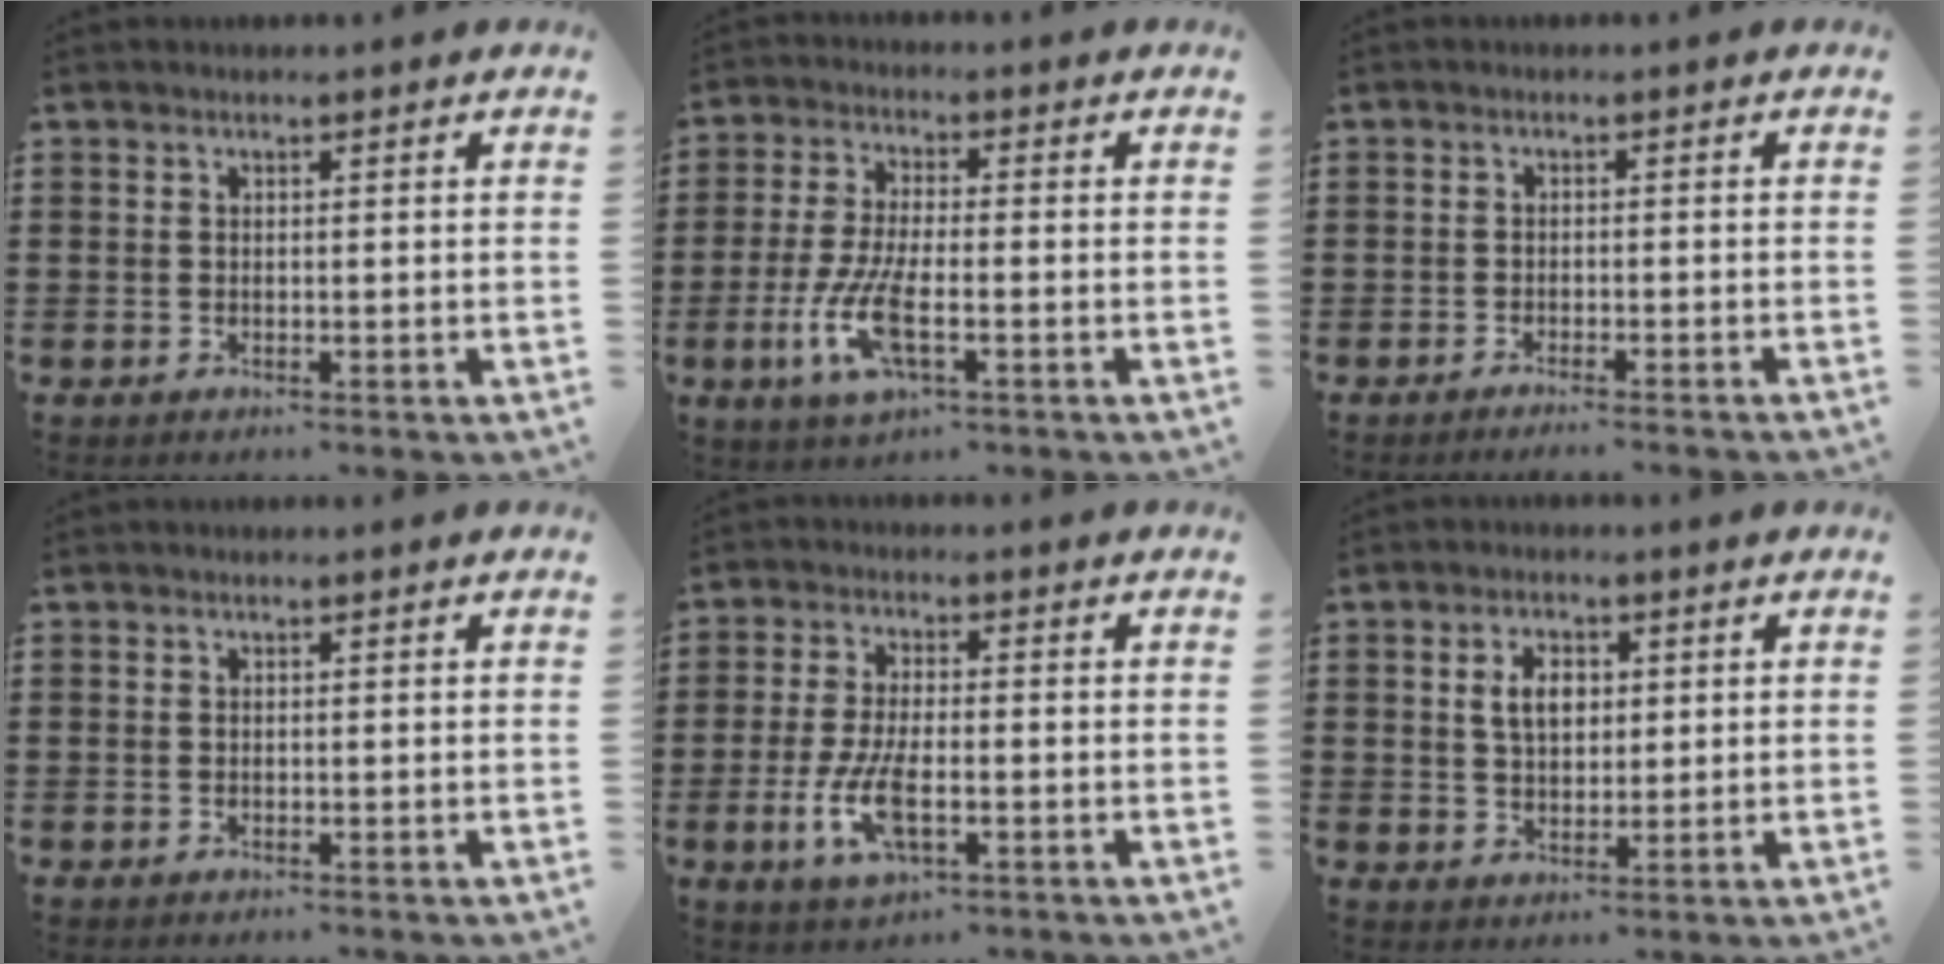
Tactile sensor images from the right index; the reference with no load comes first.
{"total": 8.2, "force": [-3.0, 2.3, 7.3], "torque": [-0.175, -0.023, -0.059]}
{"total": 1.6, "force": [-1.5, -0.3, 0.4], "torque": [-0.006, 0.001, -0.031]}
{"total": 0.0}
{"total": 7.4, "force": [-2.1, 2.6, 6.6], "torque": [-0.150, -0.015, -0.042]}
{"total": 4.5, "force": [1.0, 3.0, 3.2], "torque": [-0.064, 0.010, 0.013]}